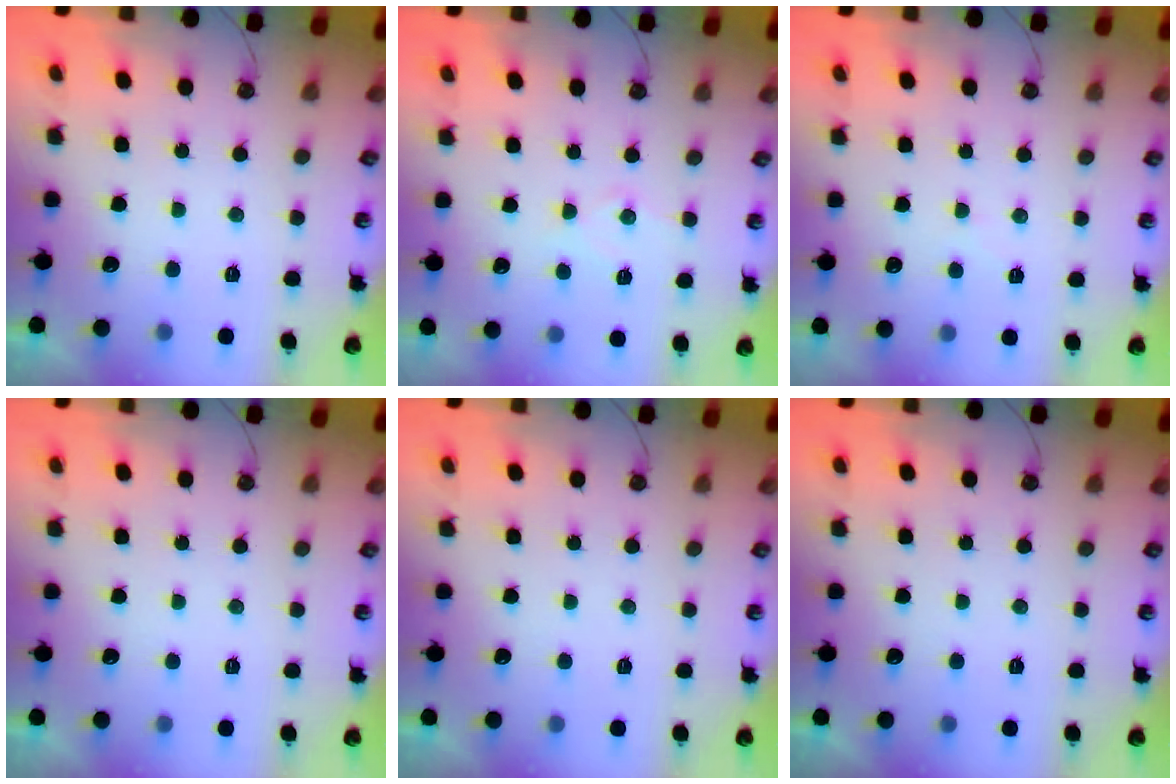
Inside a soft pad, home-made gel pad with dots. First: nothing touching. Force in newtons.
{"total": 6.8, "press": 6.7, "slide": 0.4}
{"total": 4.1, "press": 4.1, "slide": 0.6}
{"total": 0.0}
{"total": 0.0}
{"total": 0.0}